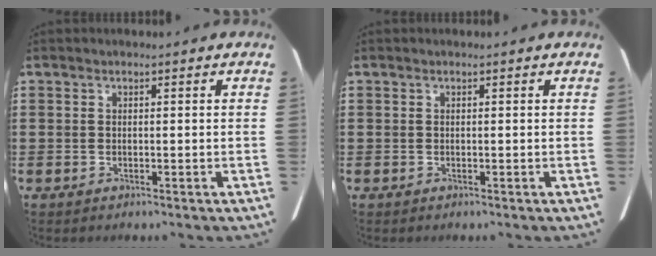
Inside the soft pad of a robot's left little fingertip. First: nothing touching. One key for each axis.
{"total": 0.0}